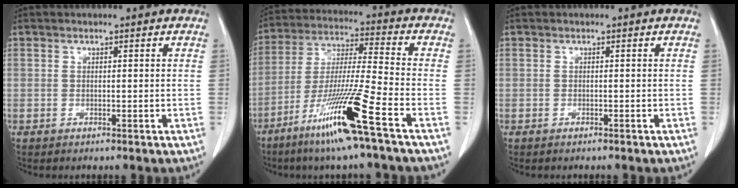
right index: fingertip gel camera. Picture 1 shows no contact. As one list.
[{"total": 14.4, "force": [-8.0, -1.5, 11.9], "torque": [-0.237, -0.037, -0.154]}, {"total": 0.0}]